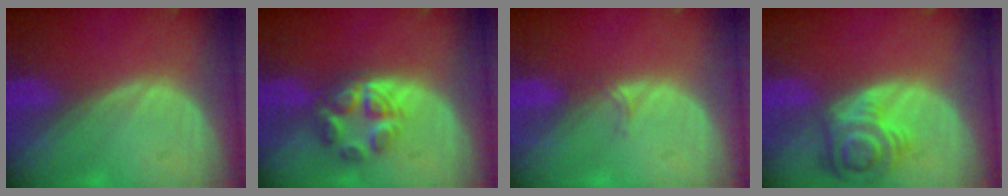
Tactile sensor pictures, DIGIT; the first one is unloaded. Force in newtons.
{"total": 6.0, "press": 5.5, "slide": 2.2}
{"total": 1.3, "press": 1.0, "slide": 0.9}
{"total": 6.7, "press": 6.5, "slide": 1.6}